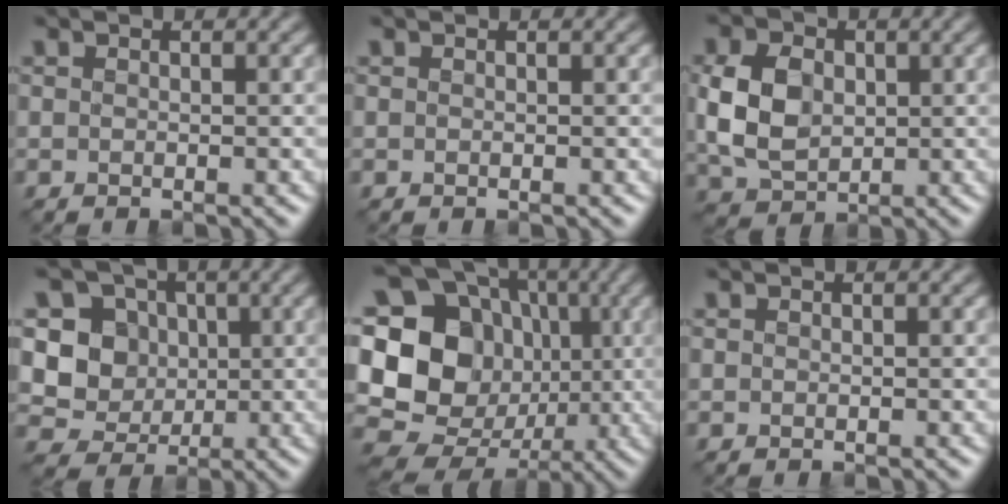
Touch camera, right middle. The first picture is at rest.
{"total": 0.0}
{"total": 5.9, "force": [0.3, 4.4, 3.9], "torque": [-0.092, -0.001, 0.004]}
{"total": 5.2, "force": [0.6, 4.8, 2.0], "torque": [-0.029, -0.003, -0.008]}
{"total": 19.5, "force": [0.9, 17.2, 9.1], "torque": [-0.191, 0.025, -0.008]}
{"total": 0.0}